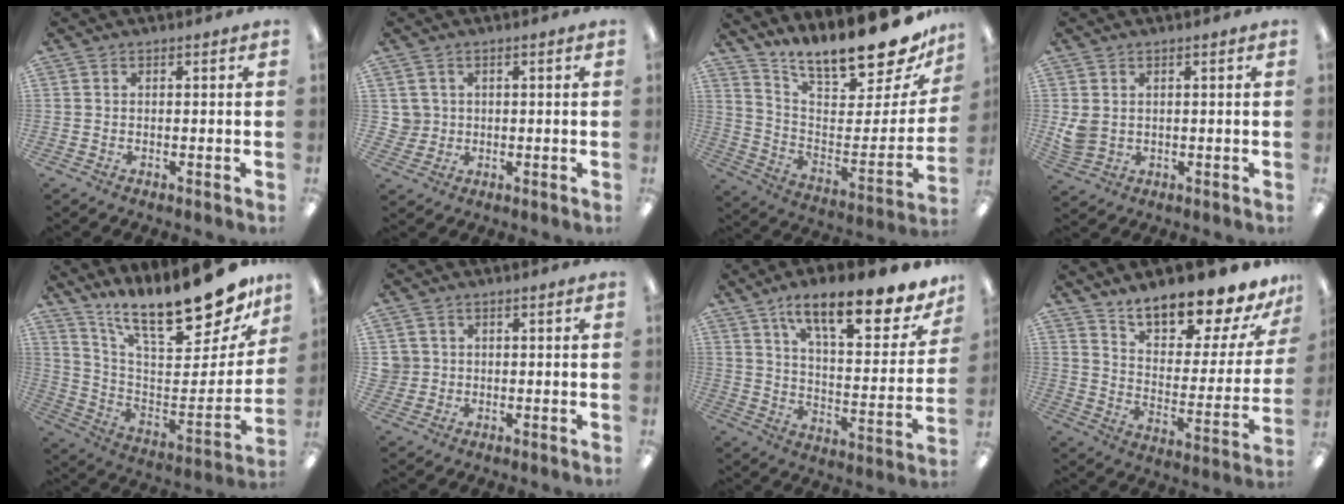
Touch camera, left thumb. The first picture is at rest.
{"total": 3.5, "force": [1.1, 3.3, 0.0], "torque": [-0.012, 0.007, 0.021]}
{"total": 17.5, "force": [15.3, 3.7, 7.6], "torque": [-0.093, -0.135, 0.251]}
{"total": 3.6, "force": [1.3, 2.8, 1.8], "torque": [-0.028, -0.001, 0.026]}
{"total": 22.0, "force": [17.1, 6.0, 12.5], "torque": [-0.170, -0.131, 0.281]}
{"total": 3.1, "force": [0.7, 3.0, -0.1], "torque": [-0.008, 0.005, 0.013]}
{"total": 18.7, "force": [13.3, 5.8, 11.8], "torque": [-0.177, -0.088, 0.218]}
{"total": 16.7, "force": [14.9, 4.1, 6.3], "torque": [-0.100, -0.115, 0.253]}